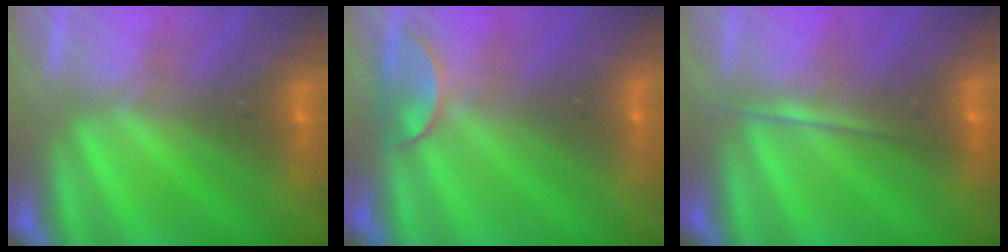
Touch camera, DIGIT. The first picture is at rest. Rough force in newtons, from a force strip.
{"total": 2.4}
{"total": 1.8}